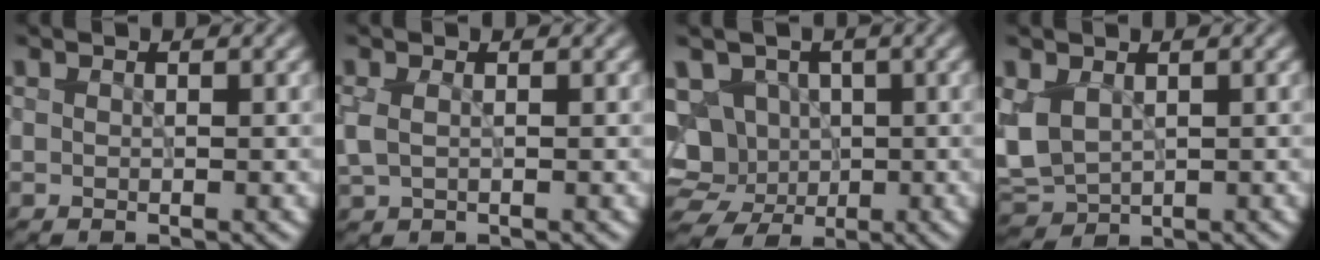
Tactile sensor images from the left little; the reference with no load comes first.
{"total": 1.5, "force": [0.2, 0.8, 1.2], "torque": [-0.031, 0.001, 0.003]}
{"total": 9.3, "force": [-1.2, 8.5, 3.8], "torque": [-0.062, 0.009, -0.042]}
{"total": 3.7, "force": [0.4, 2.6, 2.6], "torque": [-0.067, -0.006, 0.010]}